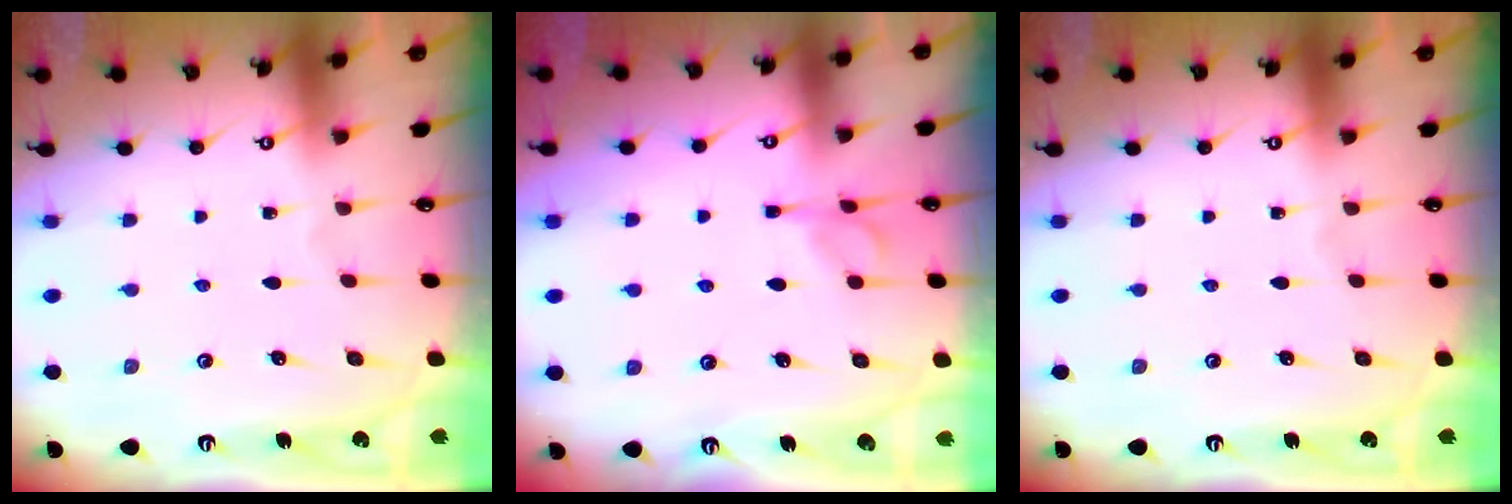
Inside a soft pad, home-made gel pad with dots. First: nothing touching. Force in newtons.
{"total": 4.4, "press": 4.4, "slide": 0.6}
{"total": 0.0}